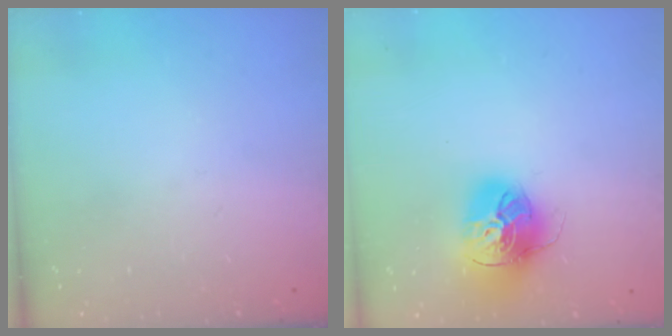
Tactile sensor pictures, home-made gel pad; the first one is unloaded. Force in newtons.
{"total": 16.8, "press": 16.7, "slide": 1.9}